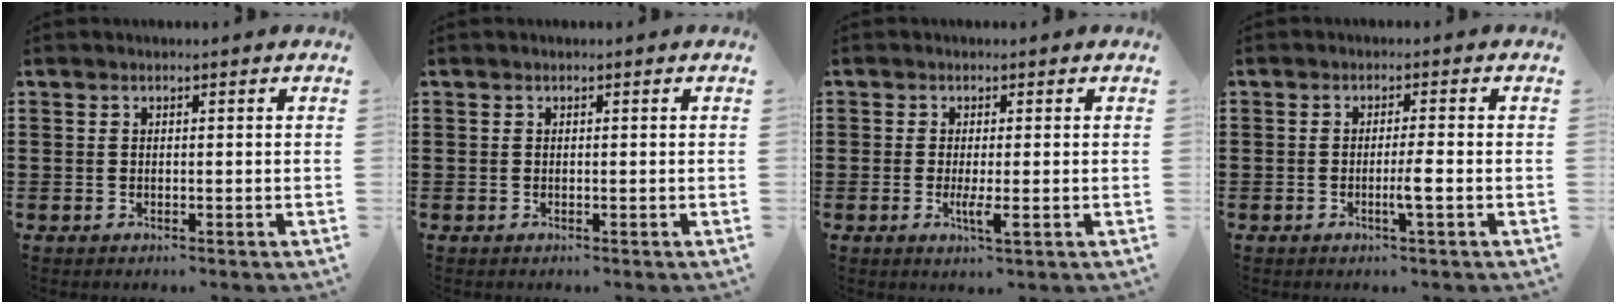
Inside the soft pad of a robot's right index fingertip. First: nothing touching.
{"total": 0.0}
{"total": 2.8, "force": [-0.7, 0.5, 2.7], "torque": [-0.054, -0.007, -0.014]}
{"total": 2.9, "force": [-0.9, -0.1, 2.7], "torque": [-0.054, -0.007, -0.021]}